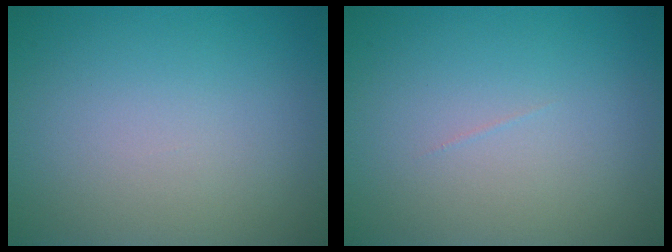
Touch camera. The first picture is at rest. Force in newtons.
{"total": 0.0}